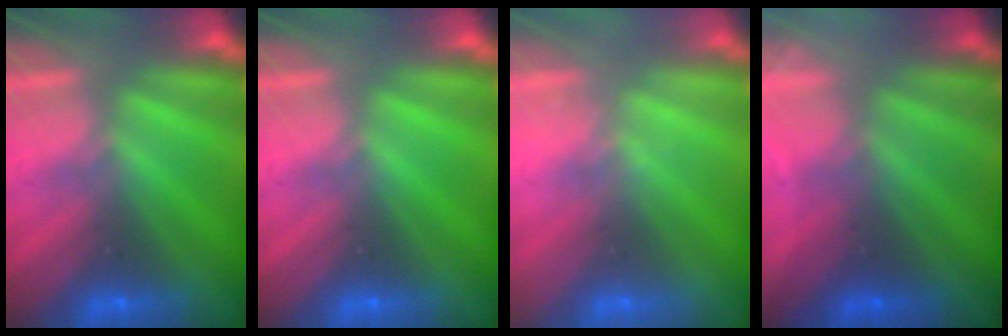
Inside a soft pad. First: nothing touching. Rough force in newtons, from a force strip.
{"total": 0.0}
{"total": 2.1}
{"total": 2.6}